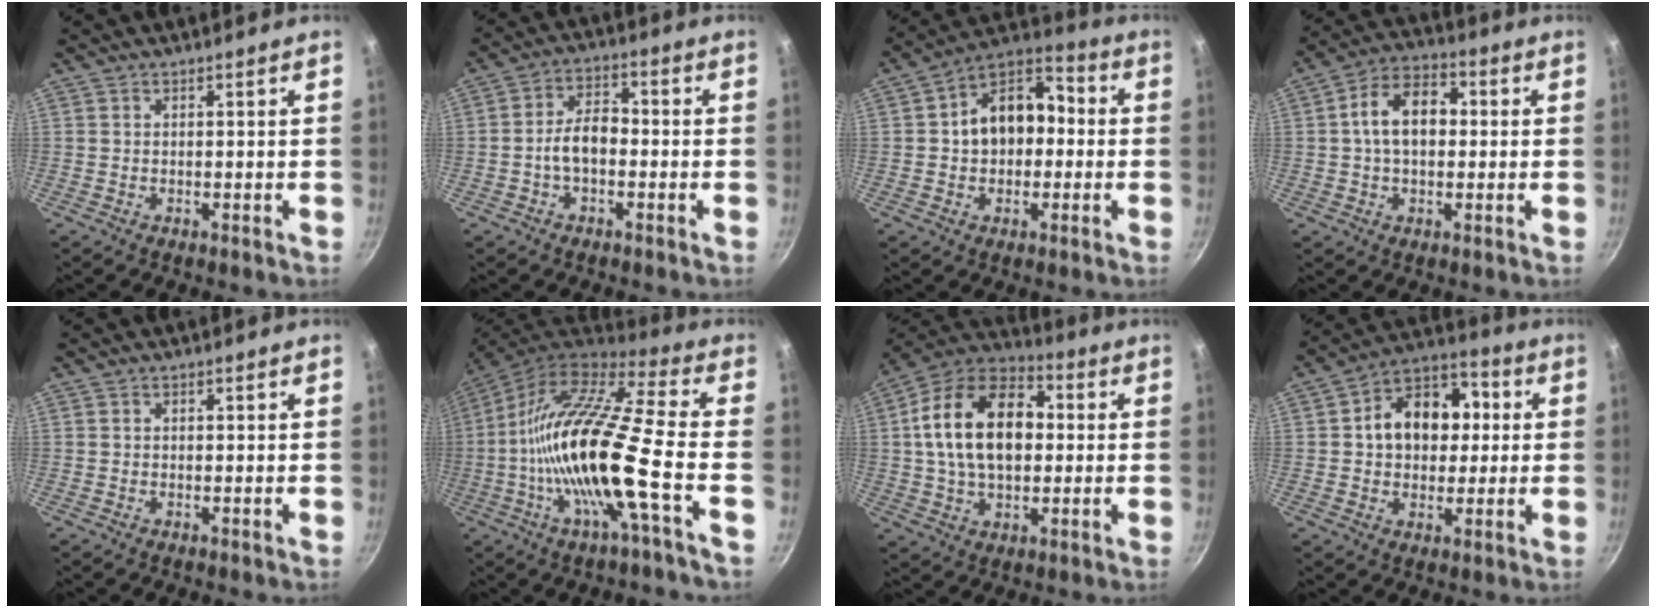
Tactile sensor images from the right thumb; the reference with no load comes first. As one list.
[{"total": 6.6, "force": [-1.5, 4.0, 5.0], "torque": [-0.072, 0.032, -0.035]}, {"total": 13.8, "force": [0.2, 10.1, 9.5], "torque": [-0.102, 0.042, -0.014]}, {"total": 11.2, "force": [0.9, 7.4, 8.4], "torque": [-0.111, 0.030, 0.000]}, {"total": 0.0}, {"total": 21.4, "force": [-4.8, 3.8, 20.5], "torque": [-0.370, 0.030, -0.109]}, {"total": 19.9, "force": [1.9, 12.9, 15.1], "torque": [-0.230, 0.030, 0.017]}, {"total": 14.6, "force": [1.8, 10.9, 9.5], "torque": [-0.106, 0.025, 0.011]}]